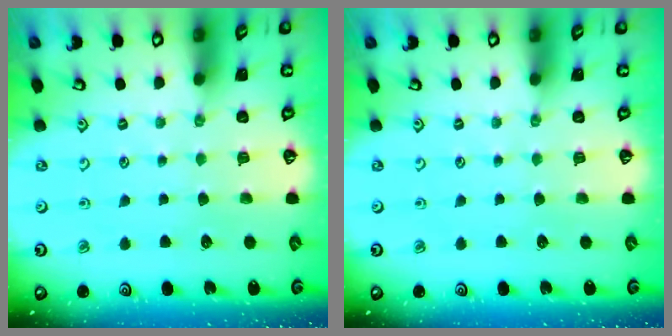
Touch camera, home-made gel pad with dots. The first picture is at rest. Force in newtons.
{"total": 0.0}